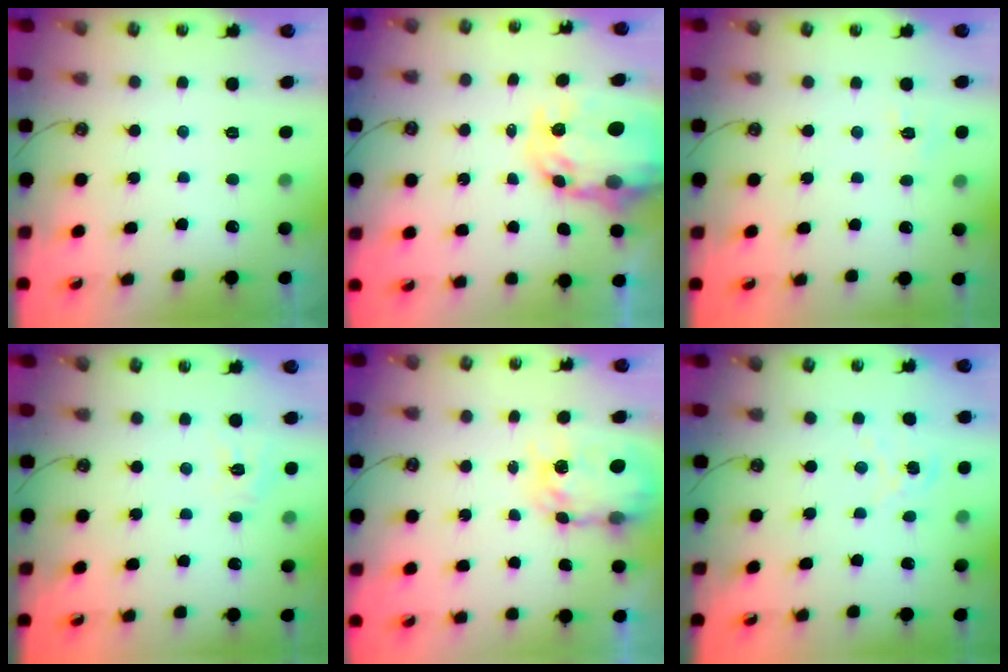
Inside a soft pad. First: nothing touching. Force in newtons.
{"total": 9.5, "press": 9.4, "slide": 0.9}
{"total": 6.6, "press": 6.6, "slide": 0.5}
{"total": 8.3, "press": 8.2, "slide": 0.9}
{"total": 7.5, "press": 7.4, "slide": 0.6}
{"total": 1.2, "press": 1.1, "slide": 0.2}